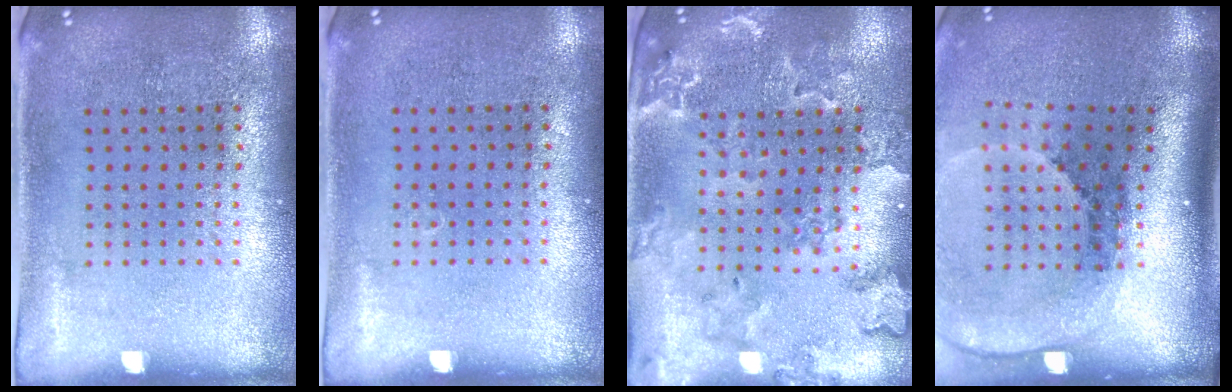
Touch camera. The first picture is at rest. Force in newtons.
{"total": 0.0}
{"total": 1.9, "press": 1.9, "slide": 0.2}
{"total": 2.8, "press": 1.9, "slide": 2.1}